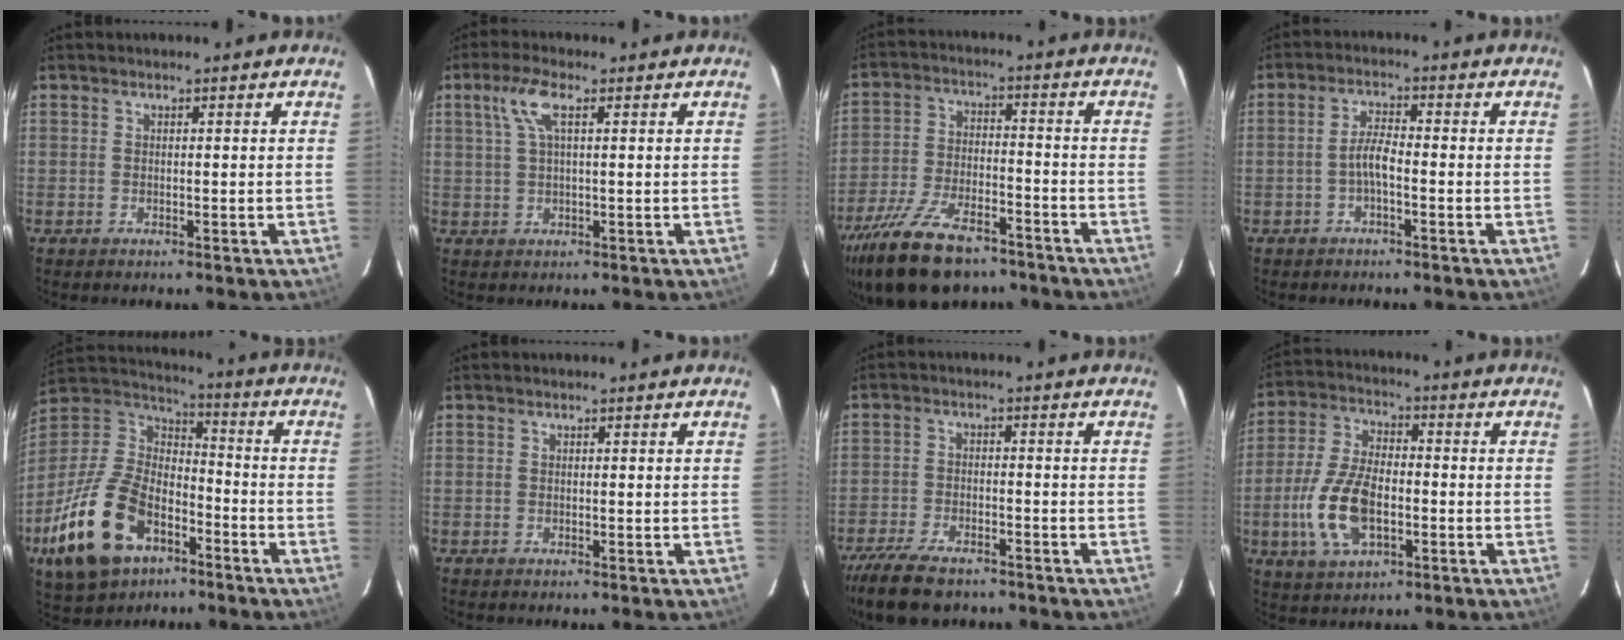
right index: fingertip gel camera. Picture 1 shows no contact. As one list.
[{"total": 5.1, "force": [2.0, 1.2, 4.6], "torque": [-0.096, 0.010, 0.041]}, {"total": 19.4, "force": [-14.1, 8.2, 10.5], "torque": [-0.229, -0.030, -0.237]}, {"total": 3.2, "force": [-1.4, 0.6, 2.8], "torque": [-0.059, 0.009, -0.028]}, {"total": 23.4, "force": [-11.3, 13.9, 15.0], "torque": [-0.335, -0.007, -0.191]}, {"total": 0.0}, {"total": 12.0, "force": [-9.5, 4.5, 5.9], "torque": [-0.148, -0.029, -0.166]}, {"total": 13.1, "force": [-3.5, 6.7, 10.6], "torque": [-0.231, 0.001, -0.061]}]